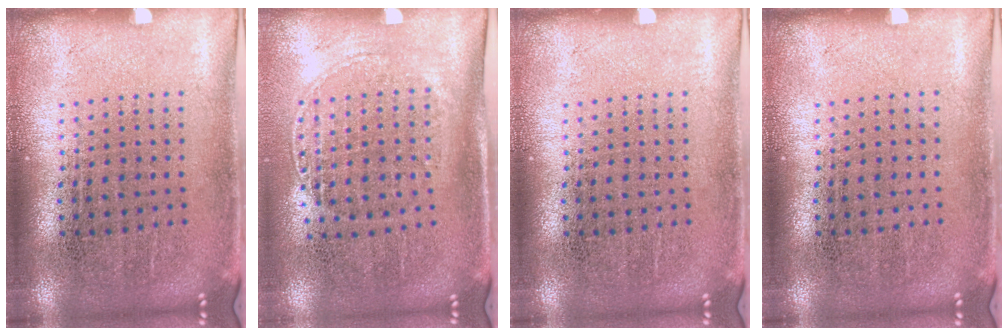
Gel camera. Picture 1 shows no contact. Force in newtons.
{"total": 1.5, "press": 1.2, "slide": 0.8}
{"total": 0.0}
{"total": 0.0}